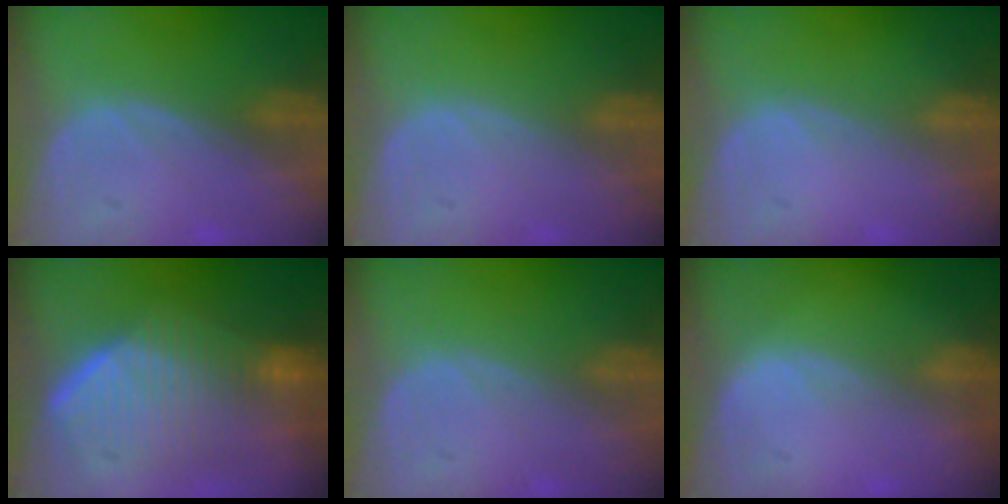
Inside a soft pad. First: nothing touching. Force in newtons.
{"total": 0.0}
{"total": 0.0}
{"total": 9.3, "press": 9.0, "slide": 2.5}
{"total": 0.0}
{"total": 0.8, "press": 0.5, "slide": 0.7}